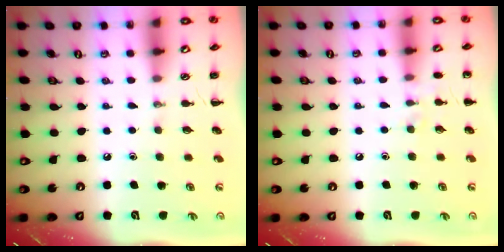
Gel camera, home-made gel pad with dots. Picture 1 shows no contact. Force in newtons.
{"total": 5.3, "press": 5.1, "slide": 1.6}